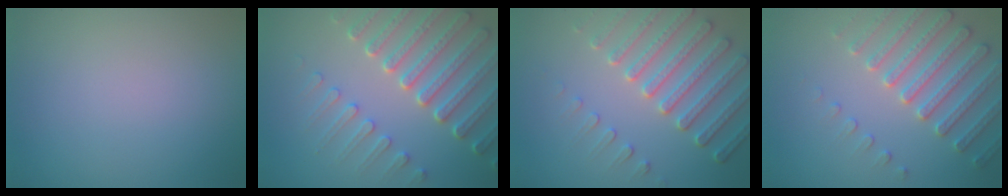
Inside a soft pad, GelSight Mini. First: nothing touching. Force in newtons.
{"total": 6.8, "press": 5.4, "slide": 4.1}
{"total": 5.5, "press": 4.8, "slide": 2.7}
{"total": 4.5, "press": 4.4, "slide": 1.2}